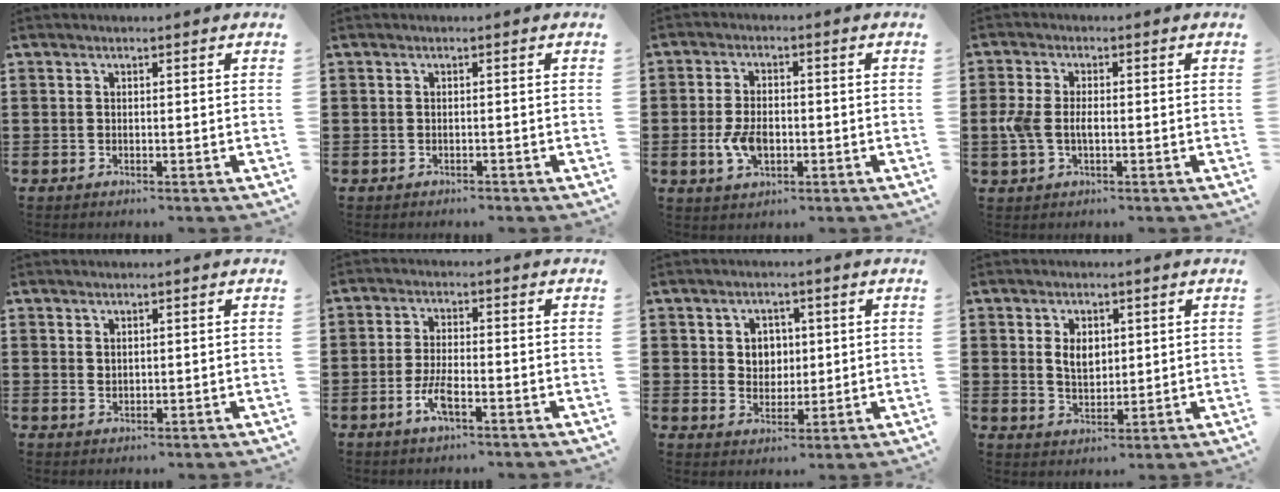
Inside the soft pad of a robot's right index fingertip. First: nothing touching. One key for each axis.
{"total": 0.7, "fx": -0.7, "fy": 0.0, "fz": 0.0, "tx": -0.002, "ty": -0.002, "tz": -0.014}
{"total": 5.5, "fx": -1.3, "fy": 3.2, "fz": 4.2, "tx": -0.095, "ty": 0.000, "tz": -0.025}
{"total": 4.0, "fx": -0.5, "fy": 2.3, "fz": 3.3, "tx": -0.084, "ty": -0.003, "tz": -0.015}
{"total": 1.1, "fx": 0.9, "fy": 0.6, "fz": 0.3, "tx": -0.008, "ty": 0.002, "tz": 0.018}
{"total": 4.4, "fx": -2.0, "fy": 1.2, "fz": 3.7, "tx": -0.081, "ty": -0.002, "tz": -0.043}
{"total": 3.8, "fx": 1.1, "fy": 3.5, "fz": 1.1, "tx": -0.029, "ty": 0.009, "tz": 0.015}
{"total": 4.0, "fx": 1.0, "fy": 2.7, "fz": 2.8, "tx": -0.054, "ty": 0.006, "tz": 0.015}